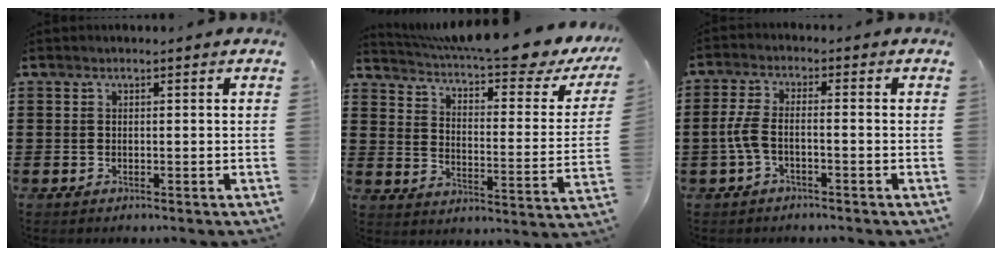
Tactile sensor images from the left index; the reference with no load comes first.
{"total": 7.7, "force": [6.5, -0.1, 4.3], "torque": [-0.092, -0.049, 0.103]}
{"total": 3.8, "force": [-1.7, 1.1, 3.2], "torque": [-0.079, 0.000, -0.039]}